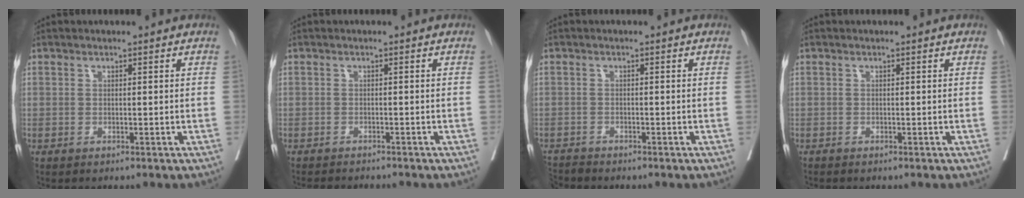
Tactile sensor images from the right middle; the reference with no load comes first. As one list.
[{"total": 5.0, "force": [-4.8, 0.4, 1.4], "torque": [-0.010, -0.010, -0.070]}, {"total": 2.7, "force": [-2.6, 0.3, -0.2], "torque": [0.006, -0.011, -0.050]}, {"total": 0.0}]